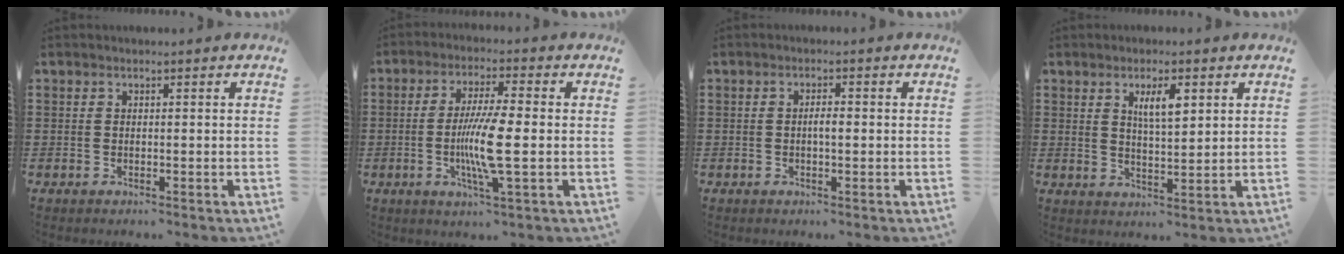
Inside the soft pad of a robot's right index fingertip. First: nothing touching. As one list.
[{"total": 8.9, "force": [-1.4, 1.0, 8.7], "torque": [-0.176, -0.019, -0.031]}, {"total": 1.9, "force": [-0.2, 0.5, 1.8], "torque": [-0.032, -0.001, -0.003]}, {"total": 4.3, "force": [1.9, 1.2, 3.7], "torque": [-0.068, 0.004, 0.029]}]